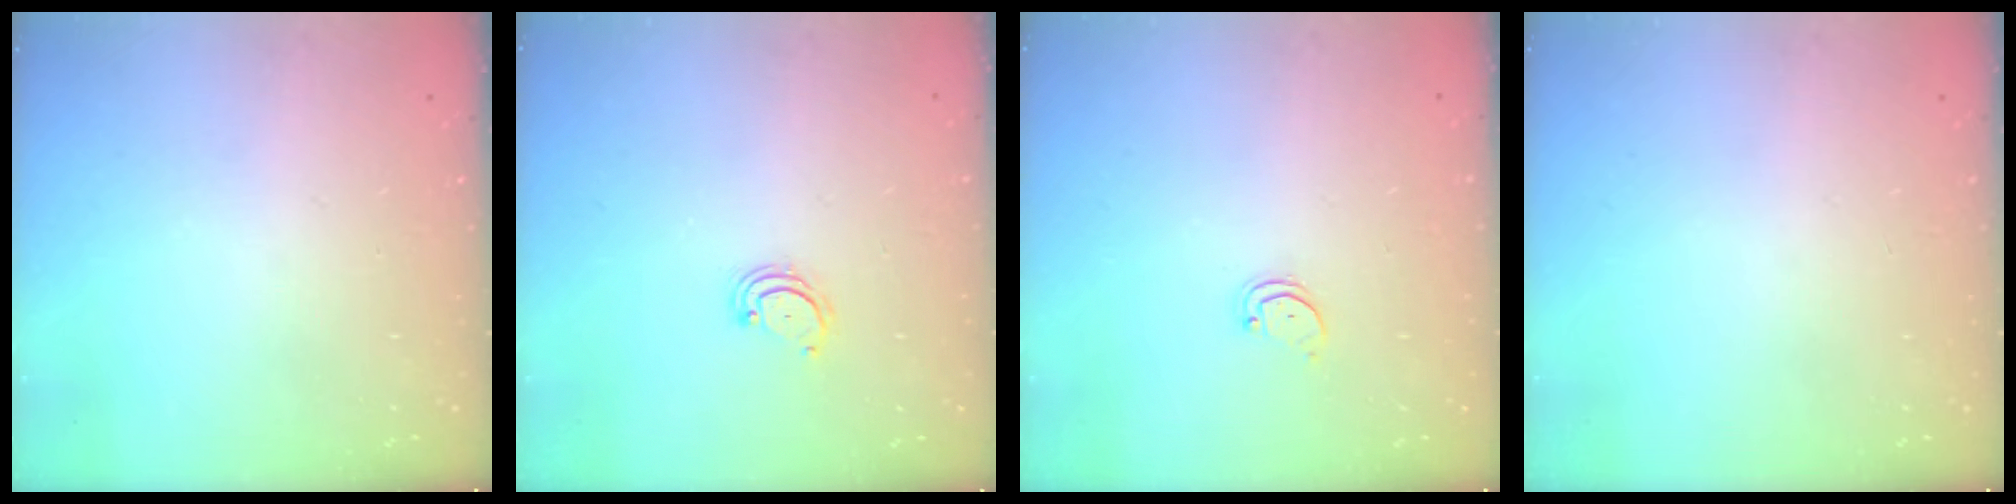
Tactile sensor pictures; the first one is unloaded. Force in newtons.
{"total": 2.8, "press": 2.8, "slide": 0.3}
{"total": 1.8, "press": 1.7, "slide": 0.2}
{"total": 0.0}